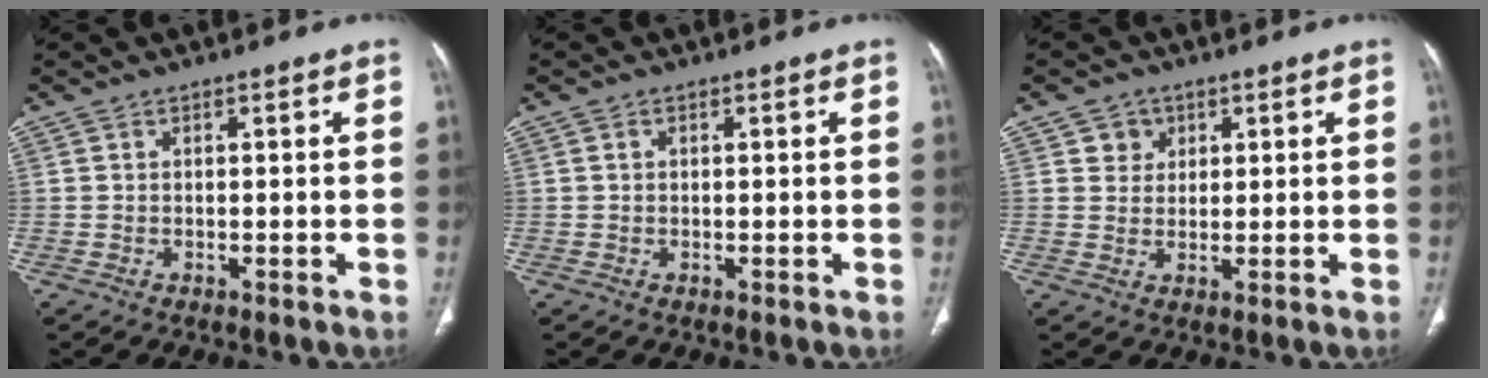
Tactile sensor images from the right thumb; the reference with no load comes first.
{"total": 0.6, "force": [0.1, 0.5, 0.4], "torque": [-0.006, 0.002, 0.002]}
{"total": 3.6, "force": [1.6, 3.1, 0.6], "torque": [0.009, -0.006, 0.024]}